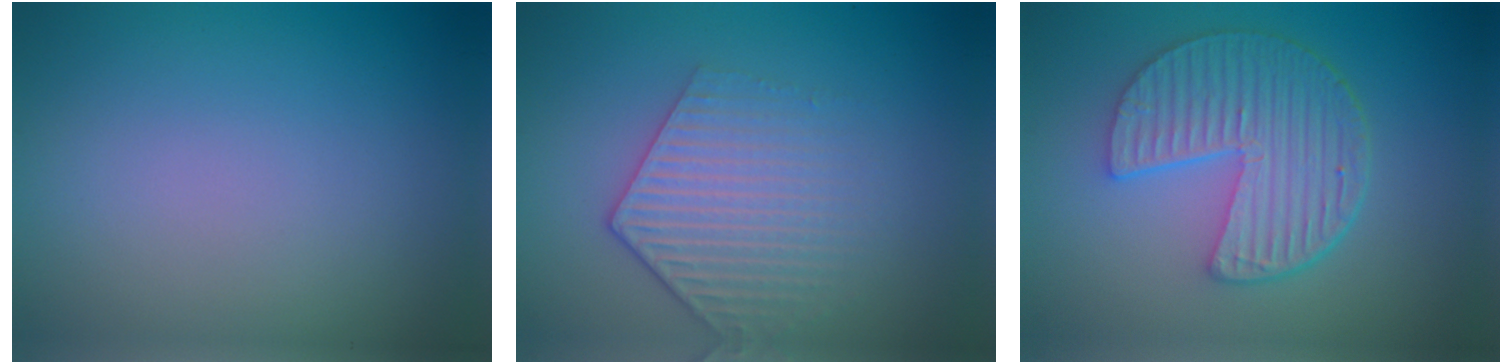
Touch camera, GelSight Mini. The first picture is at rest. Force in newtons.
{"total": 4.2, "press": 3.2, "slide": 2.7}
{"total": 6.4, "press": 4.8, "slide": 4.2}